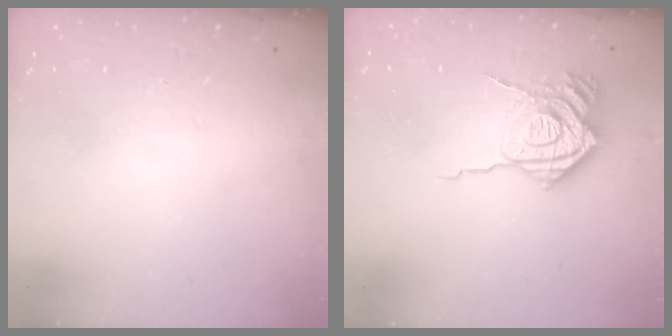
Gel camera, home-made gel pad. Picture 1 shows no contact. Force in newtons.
{"total": 15.9, "press": 15.9, "slide": 1.5}